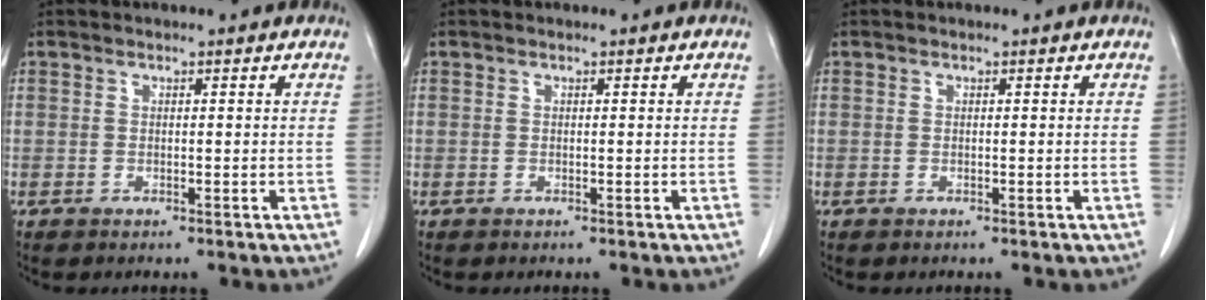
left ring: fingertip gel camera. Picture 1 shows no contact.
{"total": 0.0}
{"total": 0.0}